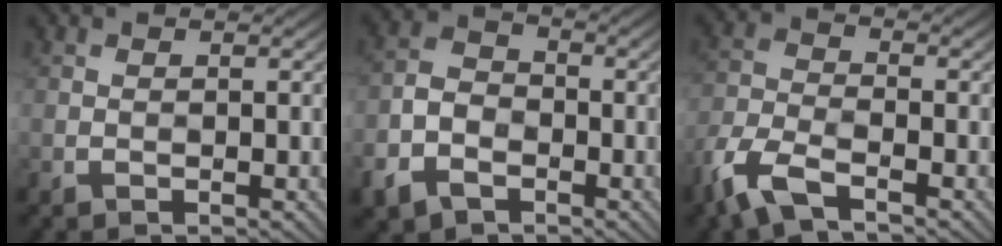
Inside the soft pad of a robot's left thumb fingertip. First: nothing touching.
{"total": 6.2, "force": [-2.7, 4.5, 3.2], "torque": [-0.077, -0.008, -0.071]}
{"total": 6.7, "force": [-3.9, 2.8, 4.7], "torque": [-0.104, -0.007, -0.099]}